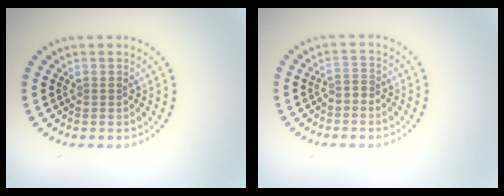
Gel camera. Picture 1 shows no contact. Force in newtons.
{"total": 1.1, "press": 1.0, "slide": 0.5}